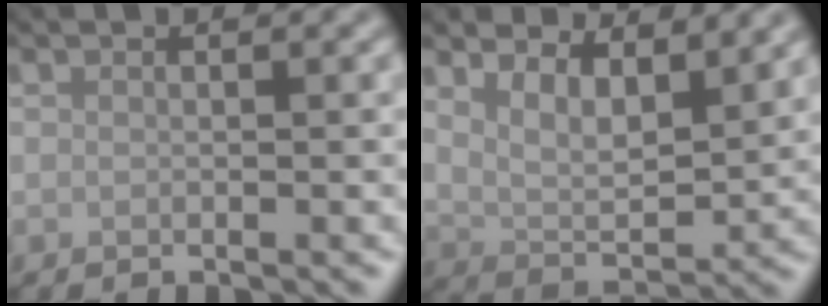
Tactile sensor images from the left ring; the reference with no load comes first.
{"total": 5.5, "force": [3.2, 2.6, 3.7], "torque": [-0.071, -0.012, 0.052]}